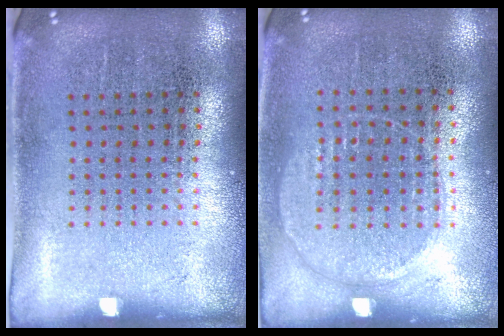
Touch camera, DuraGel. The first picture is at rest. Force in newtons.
{"total": 0.9, "press": 0.8, "slide": 0.4}